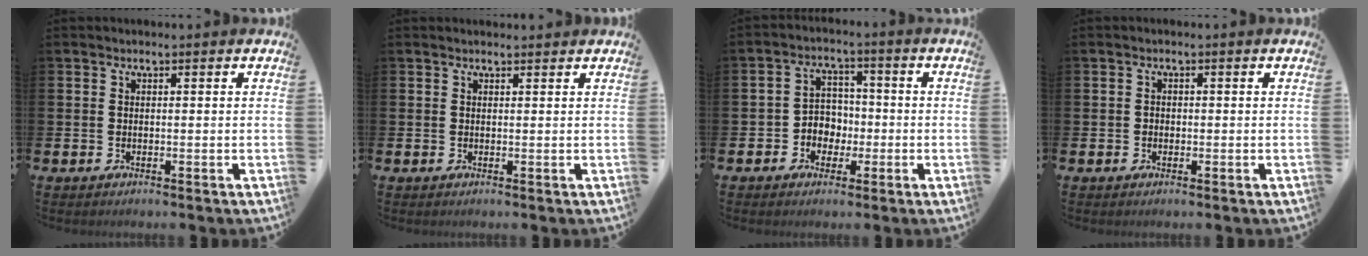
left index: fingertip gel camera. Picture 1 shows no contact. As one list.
[{"total": 0.5, "force": [0.5, 0.1, 0.1], "torque": [0.008, -0.004, 0.007]}, {"total": 4.0, "force": [-1.1, 3.7, 1.2], "torque": [-0.030, 0.003, -0.030]}, {"total": 0.9, "force": [-0.3, 0.8, 0.3], "torque": [0.000, 0.002, -0.009]}]